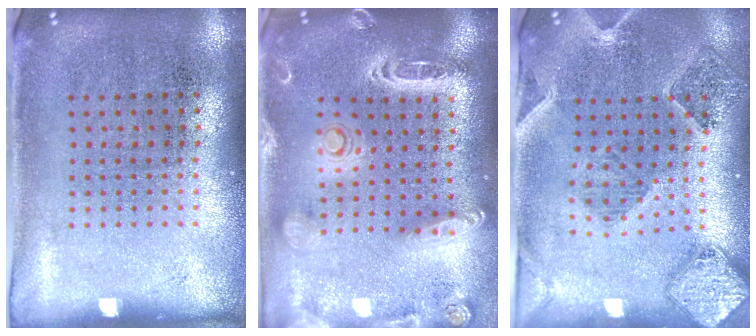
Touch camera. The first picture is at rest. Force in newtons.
{"total": 2.5, "press": 2.2, "slide": 1.1}
{"total": 1.6, "press": 1.5, "slide": 0.4}